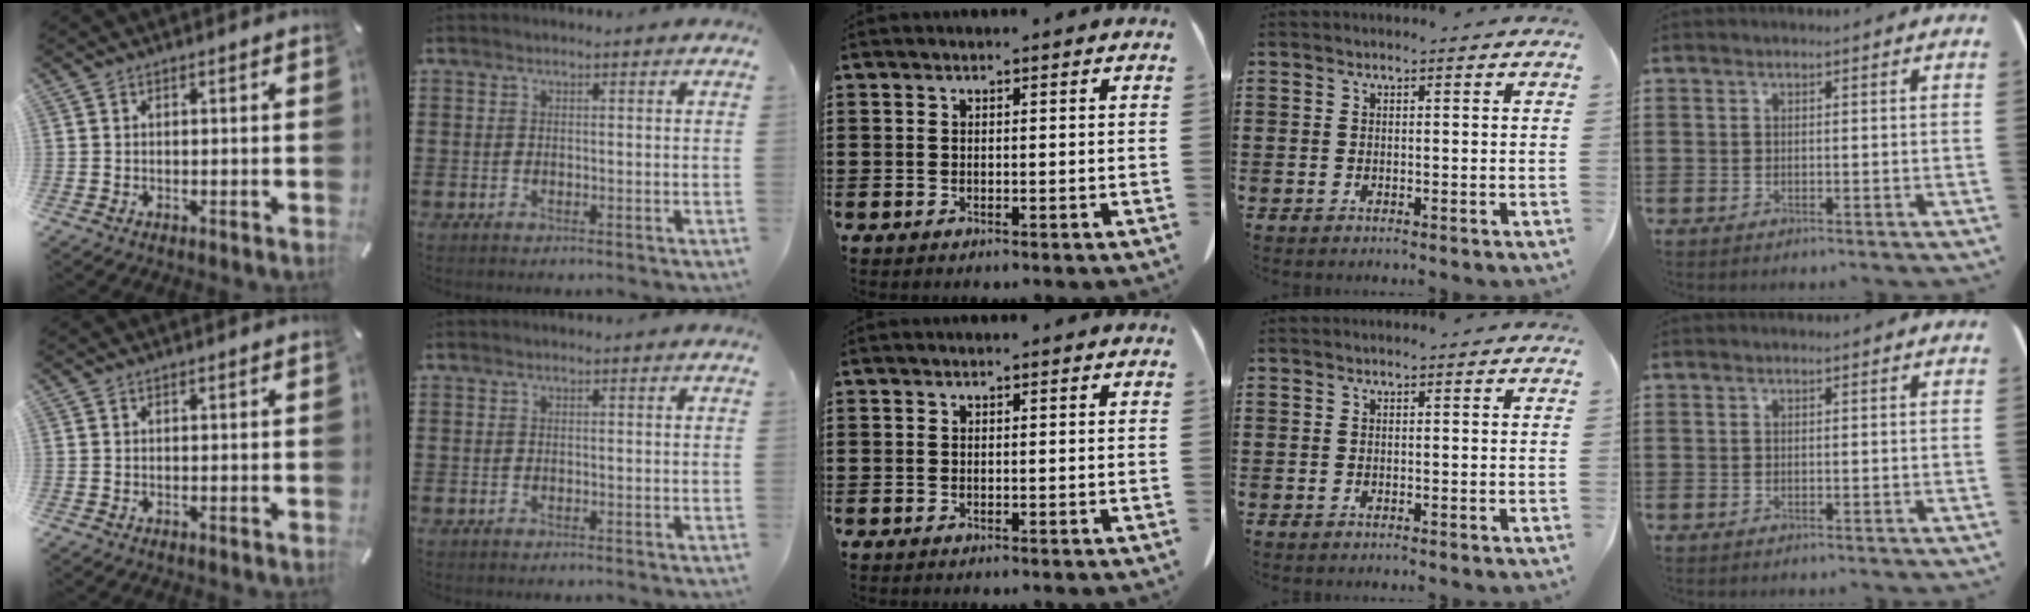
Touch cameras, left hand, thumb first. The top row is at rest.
{}